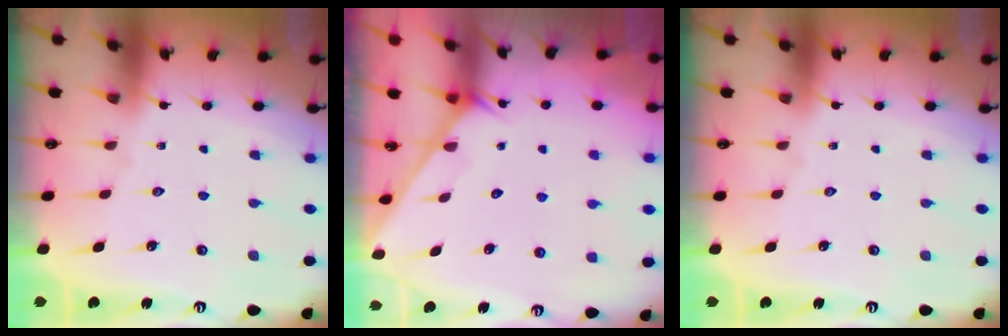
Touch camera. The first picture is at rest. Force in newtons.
{"total": 1.5, "press": 1.4, "slide": 0.1}
{"total": 0.0}